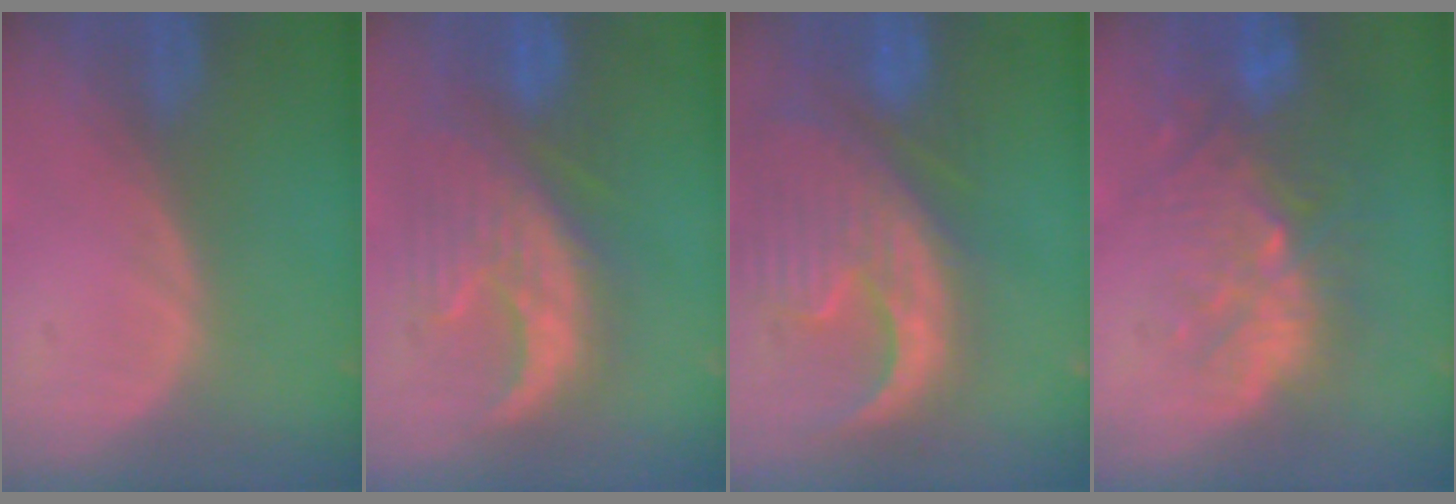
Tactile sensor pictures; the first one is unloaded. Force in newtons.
{"total": 9.5, "press": 9.4, "slide": 1.2}
{"total": 13.5, "press": 11.6, "slide": 6.9}
{"total": 11.0, "press": 9.6, "slide": 5.3}